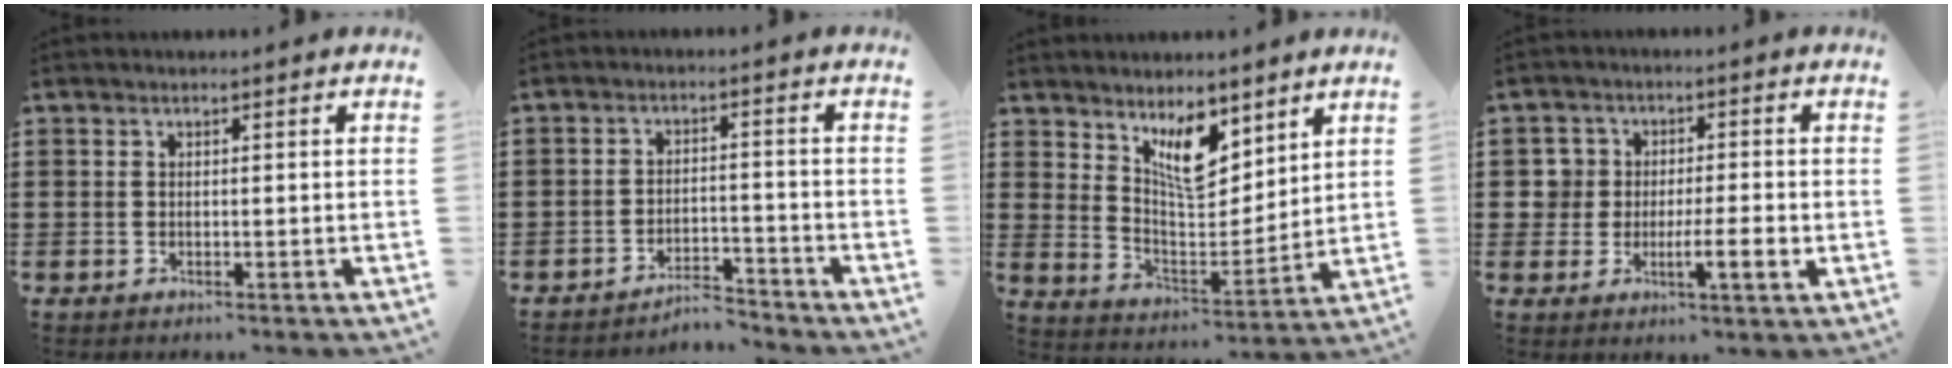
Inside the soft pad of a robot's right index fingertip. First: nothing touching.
{"total": 3.9, "force": [-3.8, 0.4, 0.1], "torque": [-0.008, 0.003, -0.081]}
{"total": 8.2, "force": [5.8, 3.6, 4.6], "torque": [-0.079, -0.030, 0.101]}
{"total": 5.0, "force": [-0.9, 3.3, 3.7], "torque": [-0.080, 0.007, -0.019]}